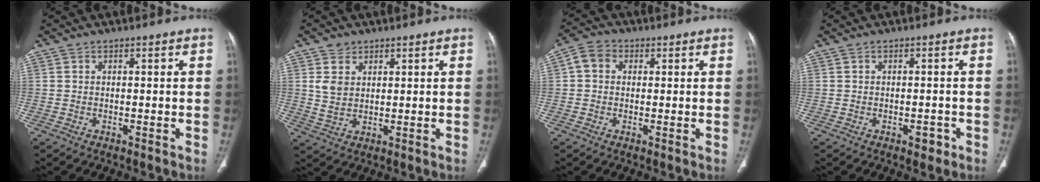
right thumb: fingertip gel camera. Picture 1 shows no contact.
{"total": 4.6, "force": [2.0, 3.3, 2.5], "torque": [-0.041, -0.013, 0.047]}
{"total": 4.5, "force": [0.8, 3.8, 2.4], "torque": [-0.034, 0.013, 0.006]}
{"total": 2.0, "force": [-1.0, 1.1, 1.3], "torque": [-0.008, 0.004, -0.011]}